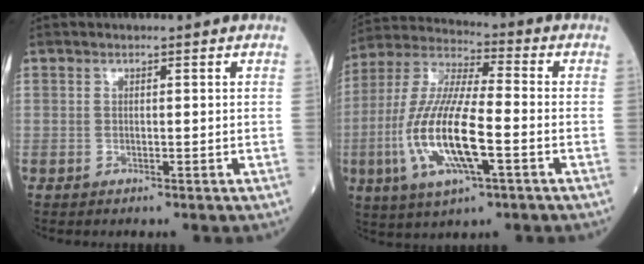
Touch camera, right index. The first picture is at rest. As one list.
[{"total": 16.1, "force": [-4.2, 3.4, 15.2], "torque": [-0.328, -0.012, -0.078]}]